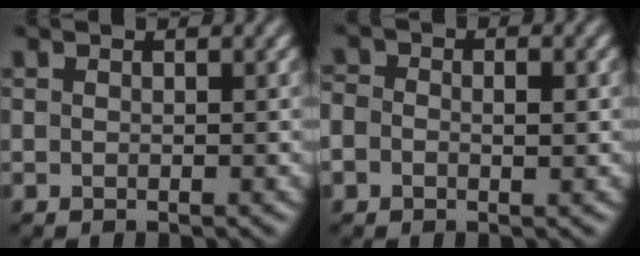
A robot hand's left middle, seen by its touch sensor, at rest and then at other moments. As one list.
[{"total": 3.1, "force": [0.0, 2.2, 2.1], "torque": [-0.010, 0.006, -0.020]}]